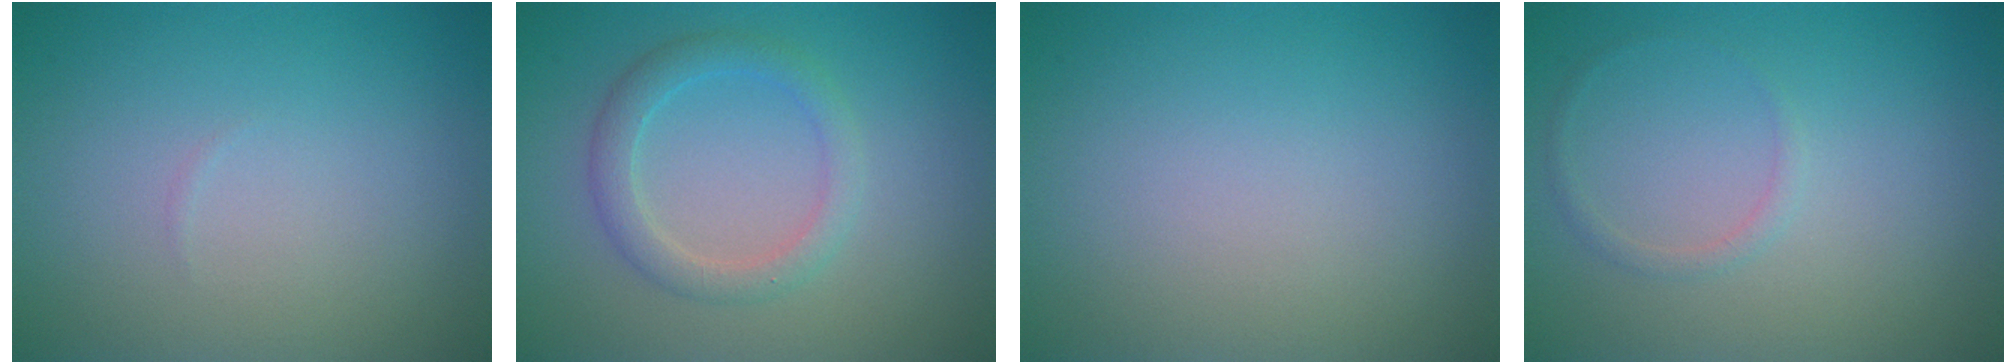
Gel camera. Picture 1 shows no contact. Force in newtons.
{"total": 2.6, "press": 2.6, "slide": 0.1}
{"total": 0.0}
{"total": 0.8, "press": 0.8, "slide": 0.0}